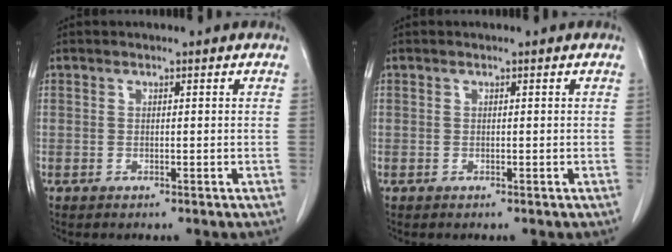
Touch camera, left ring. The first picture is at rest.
{"total": 0.0}